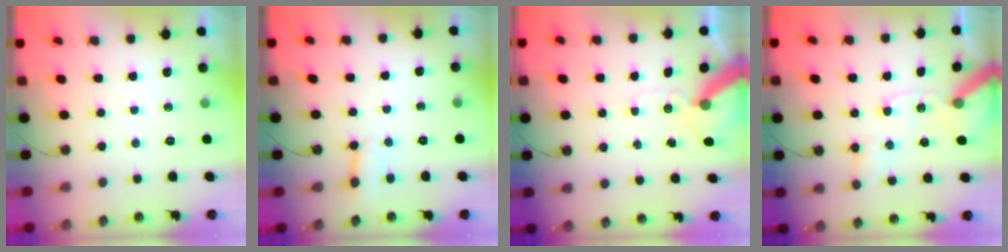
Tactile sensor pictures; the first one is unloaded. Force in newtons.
{"total": 3.7, "press": 3.7, "slide": 0.2}
{"total": 10.6, "press": 10.5, "slide": 1.6}
{"total": 12.4, "press": 12.3, "slide": 1.8}